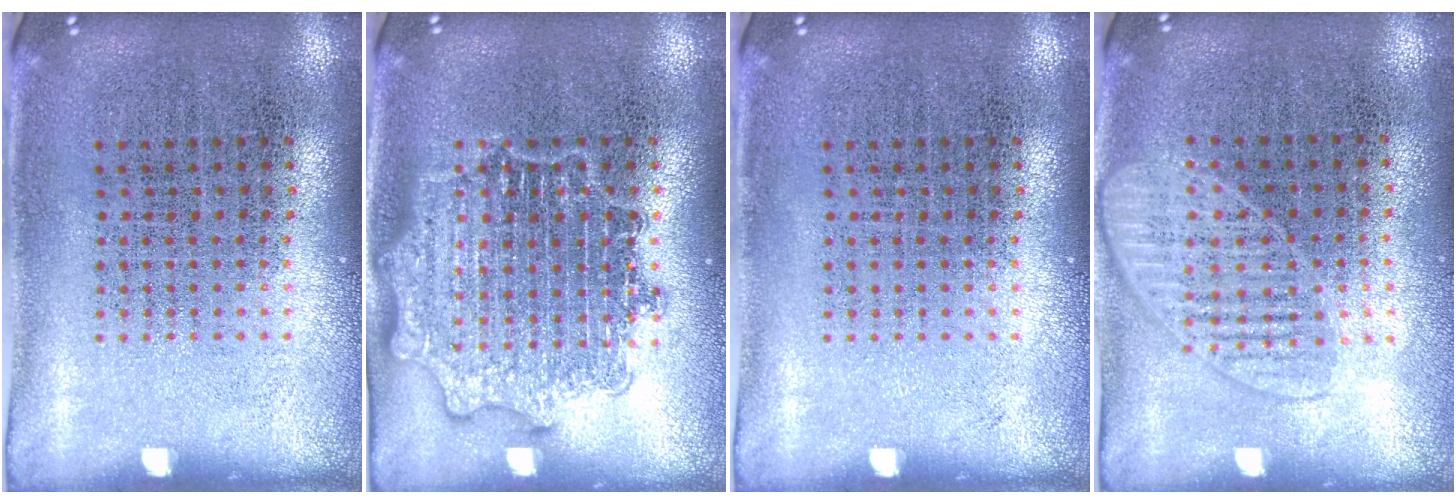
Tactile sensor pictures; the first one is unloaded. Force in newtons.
{"total": 3.1, "press": 3.0, "slide": 0.5}
{"total": 0.0}
{"total": 1.3, "press": 1.2, "slide": 0.6}